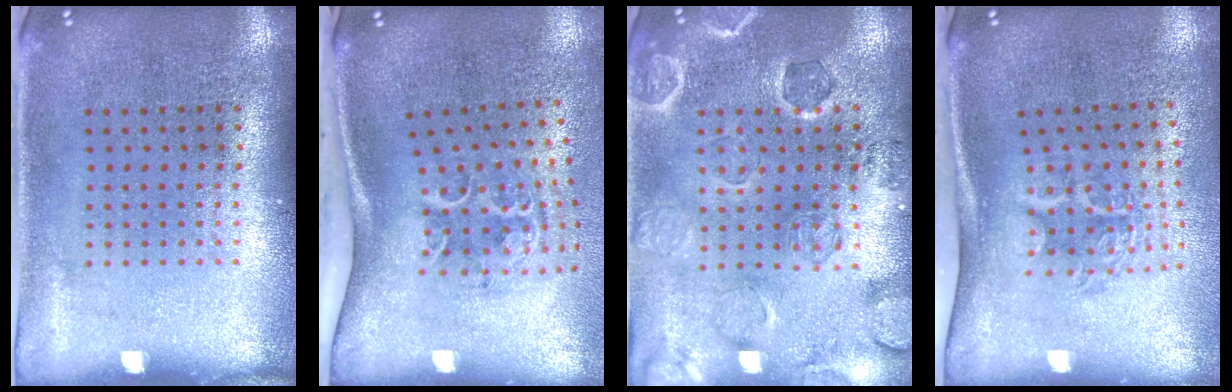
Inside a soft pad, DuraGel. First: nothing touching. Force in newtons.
{"total": 2.2, "press": 1.3, "slide": 1.8}
{"total": 0.7, "press": 0.7, "slide": 0.4}
{"total": 1.9, "press": 1.3, "slide": 1.4}